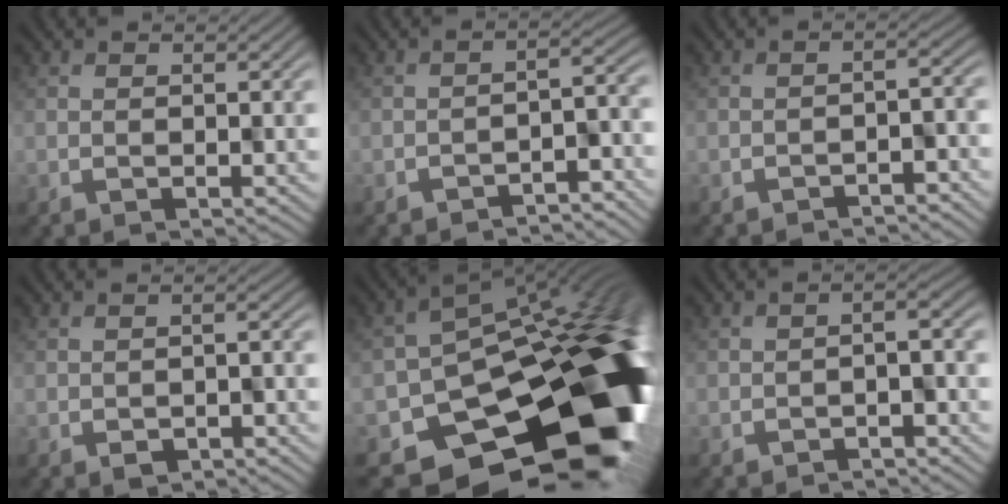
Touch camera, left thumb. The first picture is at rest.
{"total": 5.5, "force": [-4.7, 1.1, 2.7], "torque": [-0.029, 0.000, -0.069]}
{"total": 3.6, "force": [-3.0, 0.6, 1.7], "torque": [-0.021, 0.000, -0.045]}
{"total": 2.5, "force": [-1.5, 1.3, 1.6], "torque": [-0.018, 0.002, -0.018]}
{"total": 18.8, "force": [-8.1, 11.8, 12.2], "torque": [-0.166, -0.056, -0.104]}
{"total": 2.6, "force": [-1.9, 0.7, 1.6], "torque": [-0.024, 0.000, -0.027]}